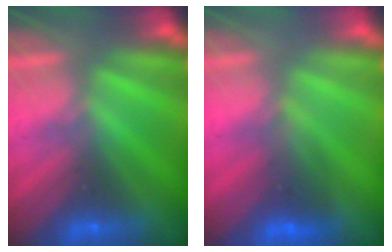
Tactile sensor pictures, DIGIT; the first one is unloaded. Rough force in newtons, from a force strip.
{"total": 1.8}